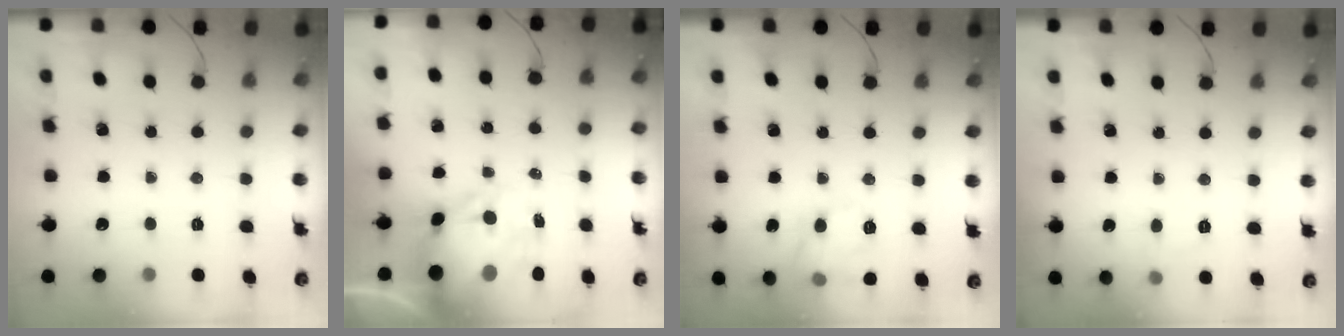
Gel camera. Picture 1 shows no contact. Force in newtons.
{"total": 12.6, "press": 12.2, "slide": 3.1}
{"total": 11.5, "press": 11.4, "slide": 0.7}
{"total": 6.0, "press": 5.8, "slide": 1.3}